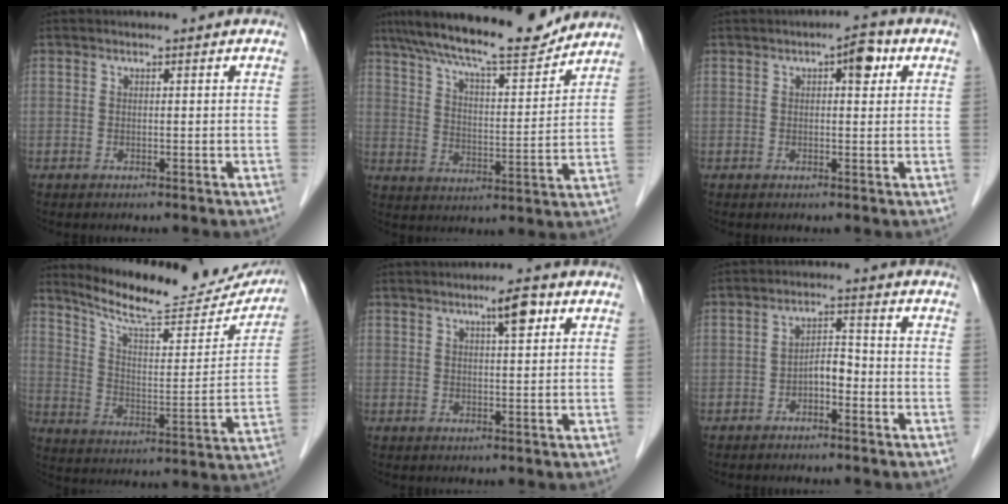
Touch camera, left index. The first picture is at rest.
{"total": 16.2, "force": [14.4, 2.1, 7.2], "torque": [-0.125, 0.009, 0.228]}
{"total": 3.7, "force": [1.4, 1.4, 3.2], "torque": [-0.041, 0.015, 0.013]}
{"total": 21.4, "force": [19.5, 4.1, 7.6], "torque": [-0.112, -0.032, 0.272]}
{"total": 3.7, "force": [1.9, 0.5, 3.2], "torque": [-0.051, 0.006, 0.028]}
{"total": 3.4, "force": [-1.7, 1.5, 2.5], "torque": [-0.044, 0.015, -0.030]}